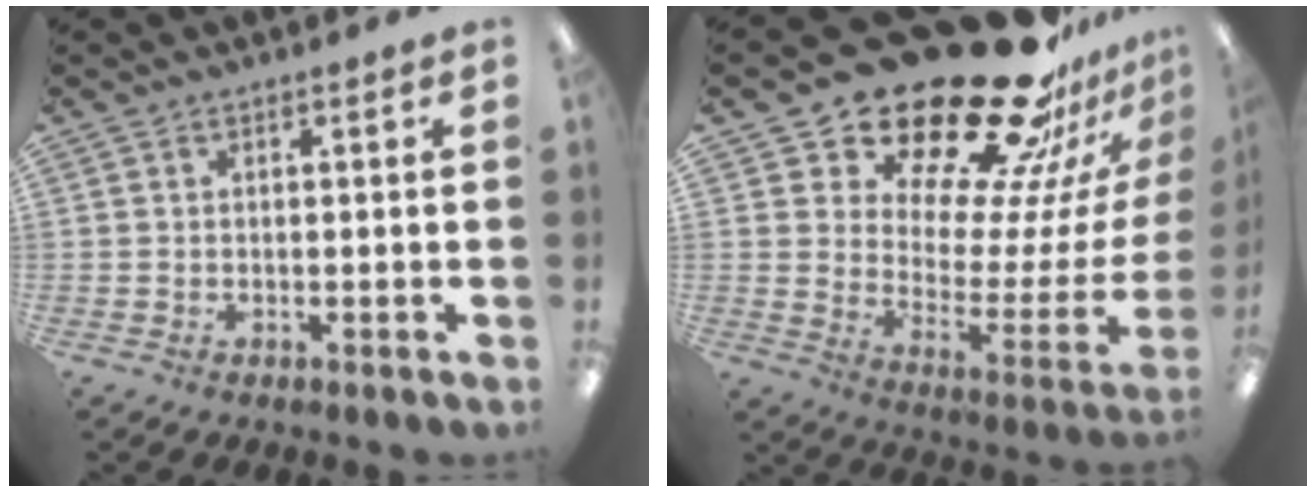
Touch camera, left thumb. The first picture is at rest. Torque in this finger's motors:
{"motor_torque": [1.56, 1.56, 1.47, -1.30, 0.20]}